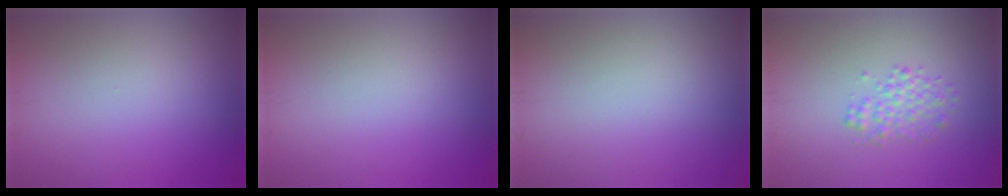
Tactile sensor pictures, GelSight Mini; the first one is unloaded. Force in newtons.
{"total": 0.0}
{"total": 0.0}
{"total": 2.0, "press": 2.0, "slide": 0.1}